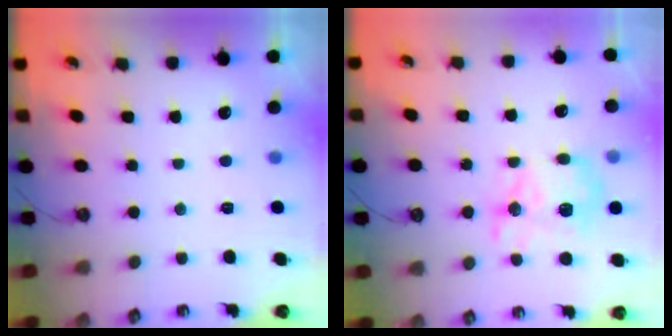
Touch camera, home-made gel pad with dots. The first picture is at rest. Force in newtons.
{"total": 11.2, "press": 11.2, "slide": 0.4}